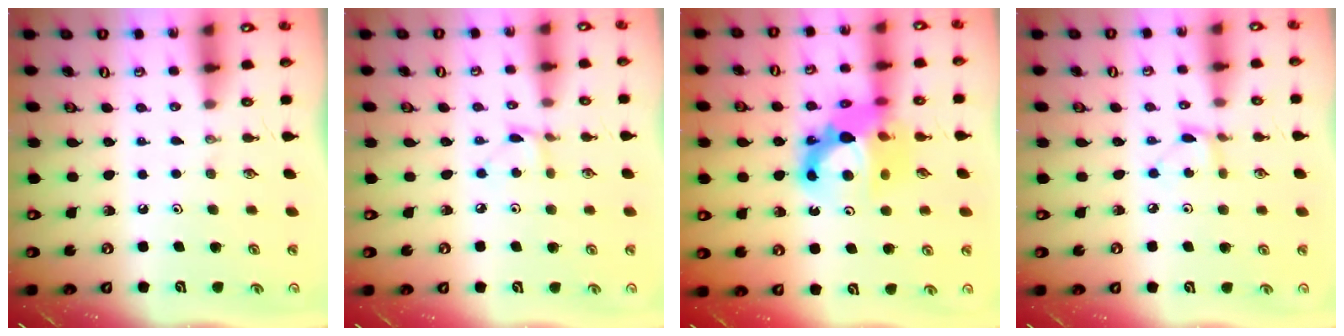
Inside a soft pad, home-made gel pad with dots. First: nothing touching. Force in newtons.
{"total": 2.6, "press": 2.6, "slide": 0.1}
{"total": 12.8, "press": 12.6, "slide": 2.1}
{"total": 2.9, "press": 2.9, "slide": 0.3}